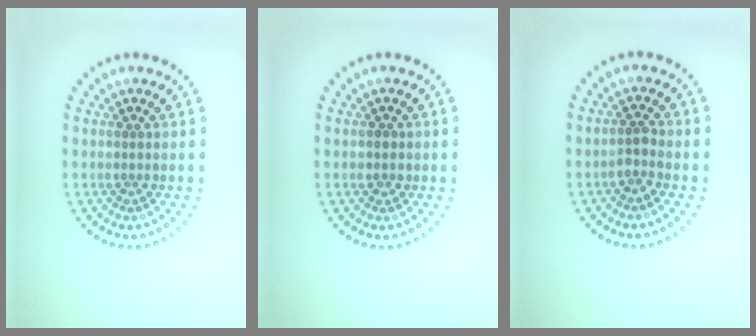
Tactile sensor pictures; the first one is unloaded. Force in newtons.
{"total": 1.0, "press": 1.0, "slide": 0.4}
{"total": 1.5, "press": 1.3, "slide": 0.8}